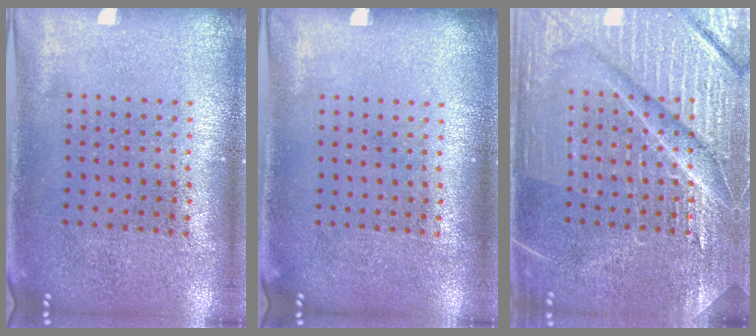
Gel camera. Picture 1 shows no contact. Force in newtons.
{"total": 0.0}
{"total": 7.4, "press": 7.3, "slide": 1.0}